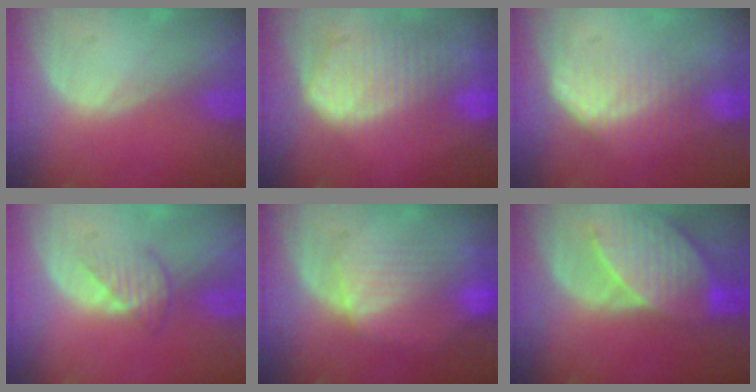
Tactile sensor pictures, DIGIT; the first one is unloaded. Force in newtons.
{"total": 10.6, "press": 9.1, "slide": 5.3}
{"total": 7.5, "press": 6.3, "slide": 4.0}
{"total": 3.0, "press": 2.9, "slide": 0.7}
{"total": 8.9, "press": 8.0, "slide": 3.8}
{"total": 9.6, "press": 8.7, "slide": 3.9}